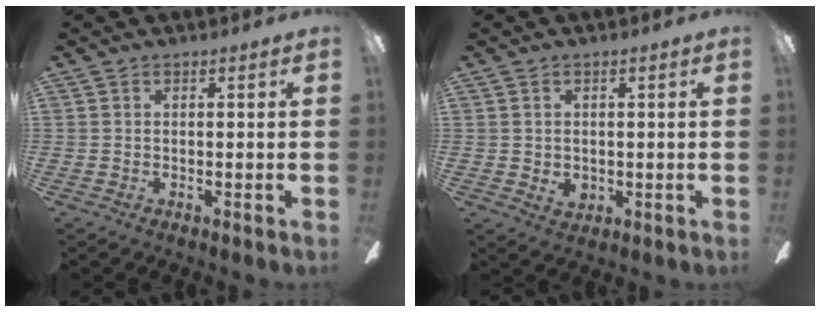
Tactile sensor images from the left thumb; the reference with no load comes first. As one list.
[{"total": 2.5, "force": [0.3, 2.1, 1.3], "torque": [-0.016, 0.000, 0.004]}]